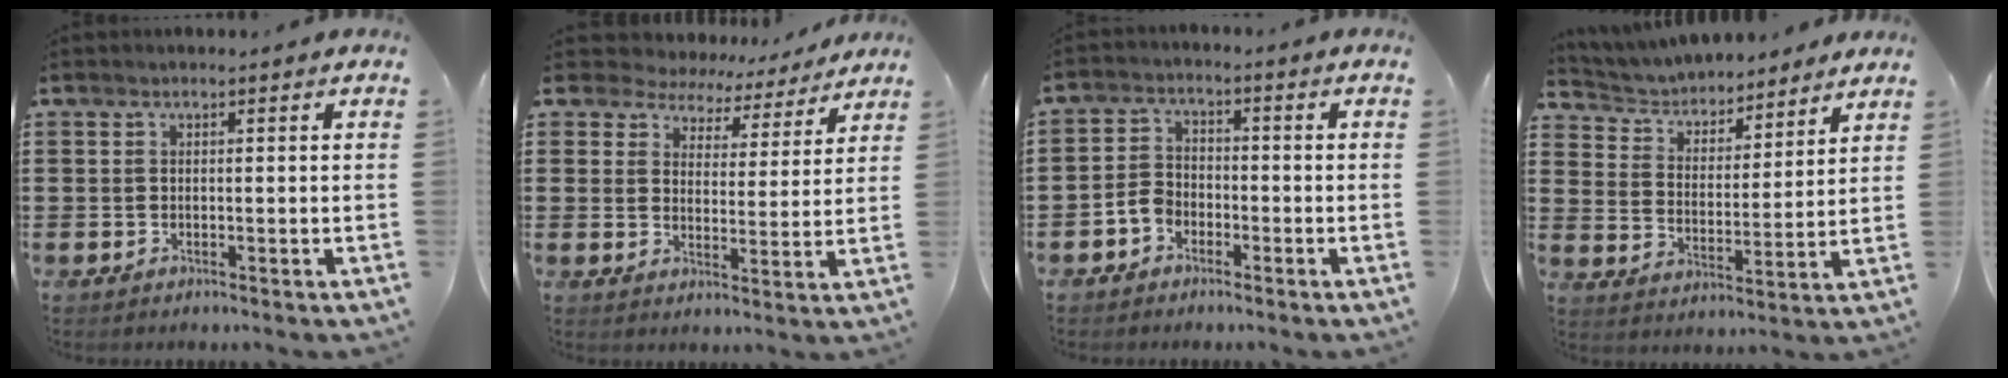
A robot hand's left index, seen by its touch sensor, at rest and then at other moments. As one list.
[{"total": 5.4, "force": [5.1, 1.8, 0.0], "torque": [-0.024, -0.032, 0.089]}, {"total": 3.3, "force": [-2.2, 2.2, 1.2], "torque": [-0.033, 0.008, -0.047]}, {"total": 4.8, "force": [4.7, 1.1, 0.2], "torque": [-0.032, -0.031, 0.078]}]